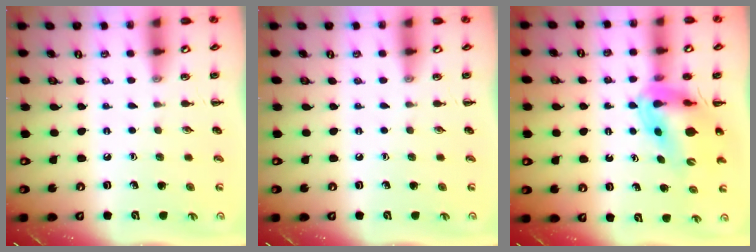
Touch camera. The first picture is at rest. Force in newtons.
{"total": 0.0}
{"total": 11.9, "press": 11.3, "slide": 3.7}